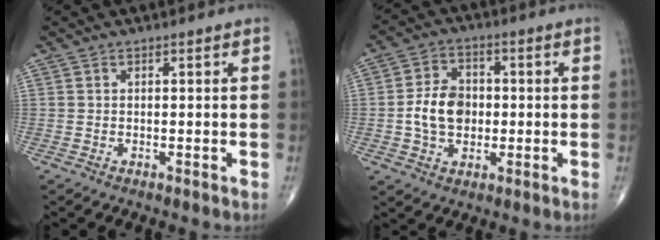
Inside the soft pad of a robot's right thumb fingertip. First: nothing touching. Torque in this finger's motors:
{"motor_torque": [0.17, 0.08, 0.97, -0.21, 0.08]}